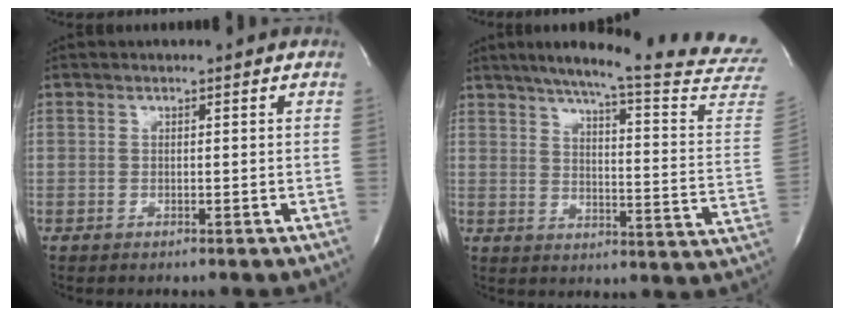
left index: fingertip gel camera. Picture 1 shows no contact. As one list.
[{"total": 25.4, "force": [22.4, -0.6, 12.0], "torque": [-0.177, -0.098, 0.269]}]